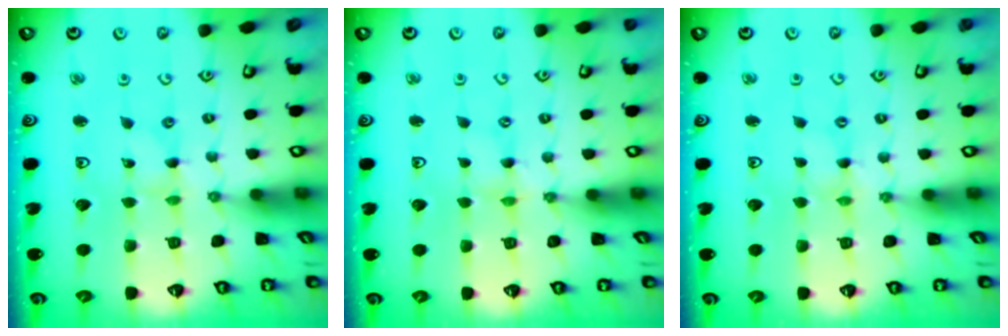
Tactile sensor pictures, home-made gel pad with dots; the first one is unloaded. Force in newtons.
{"total": 0.6, "press": 0.6, "slide": 0.2}
{"total": 0.0}